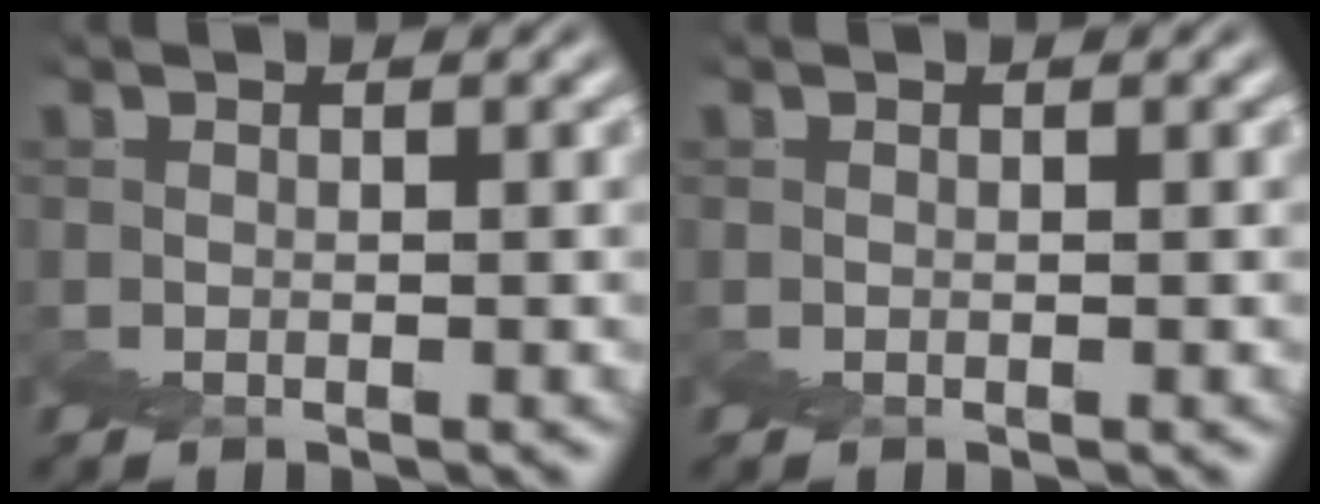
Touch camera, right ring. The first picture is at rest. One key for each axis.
{"total": 0.0}